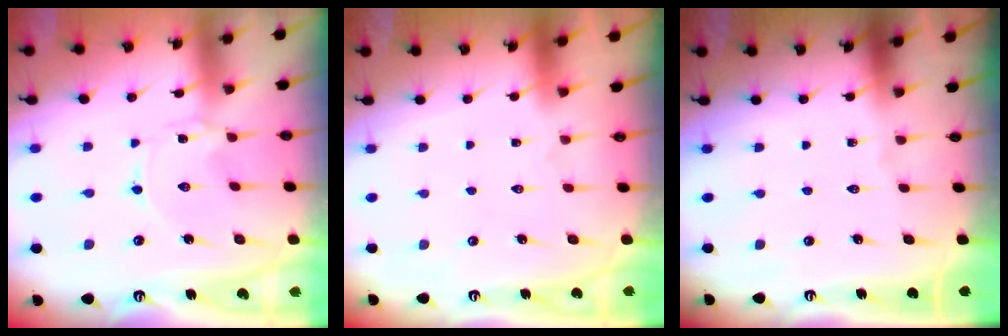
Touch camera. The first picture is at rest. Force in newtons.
{"total": 1.6, "press": 1.6, "slide": 0.1}
{"total": 0.0}